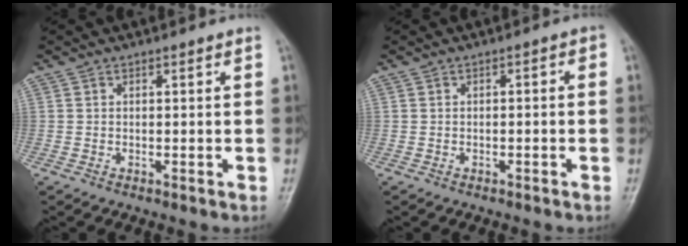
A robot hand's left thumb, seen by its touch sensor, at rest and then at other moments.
{"total": 1.6, "force": [-0.4, 0.6, 1.4], "torque": [-0.023, 0.017, -0.004]}